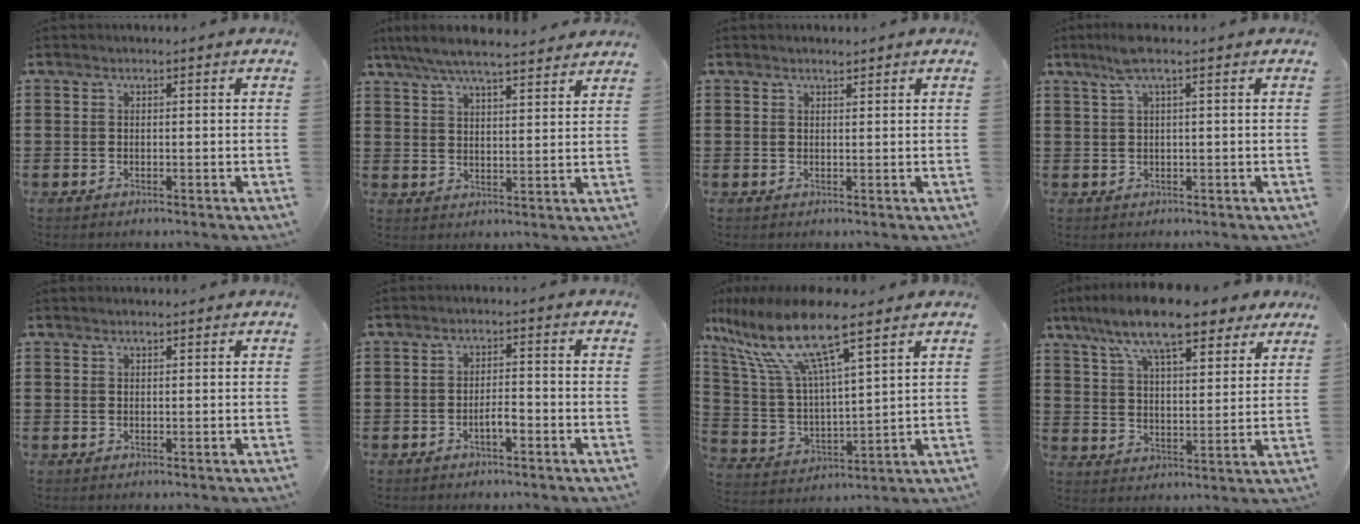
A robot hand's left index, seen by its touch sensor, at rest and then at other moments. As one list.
[{"total": 6.3, "force": [5.7, 0.5, 2.7], "torque": [-0.070, -0.019, 0.101]}, {"total": 0.8, "force": [0.8, 0.1, 0.3], "torque": [-0.006, 0.000, 0.015]}, {"total": 3.2, "force": [1.5, 0.1, 2.8], "torque": [-0.063, -0.002, 0.024]}, {"total": 0.7, "force": [0.6, 0.1, 0.3], "torque": [-0.005, 0.001, 0.013]}, {"total": 2.7, "force": [-1.4, 0.7, 2.1], "torque": [-0.039, 0.006, -0.027]}, {"total": 12.3, "force": [8.7, 2.2, 8.5], "torque": [-0.199, -0.045, 0.146]}, {"total": 12.4, "force": [9.6, 2.5, 7.4], "torque": [-0.166, -0.024, 0.167]}]